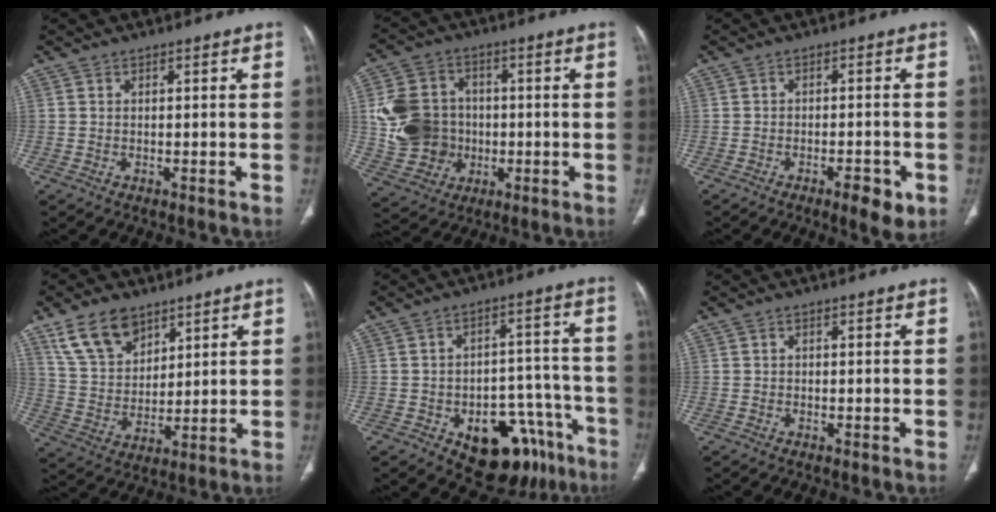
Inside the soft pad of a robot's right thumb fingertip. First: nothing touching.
{"total": 14.2, "force": [-0.1, 12.3, 6.9], "torque": [-0.116, 0.013, 0.009]}
{"total": 5.6, "force": [-2.7, 1.9, 4.4], "torque": [-0.055, 0.004, -0.036]}
{"total": 11.4, "force": [7.4, 6.7, 5.4], "torque": [-0.082, -0.031, 0.151]}
{"total": 17.4, "force": [-9.5, 10.1, 10.6], "torque": [-0.078, 0.077, -0.122]}
{"total": 0.0}